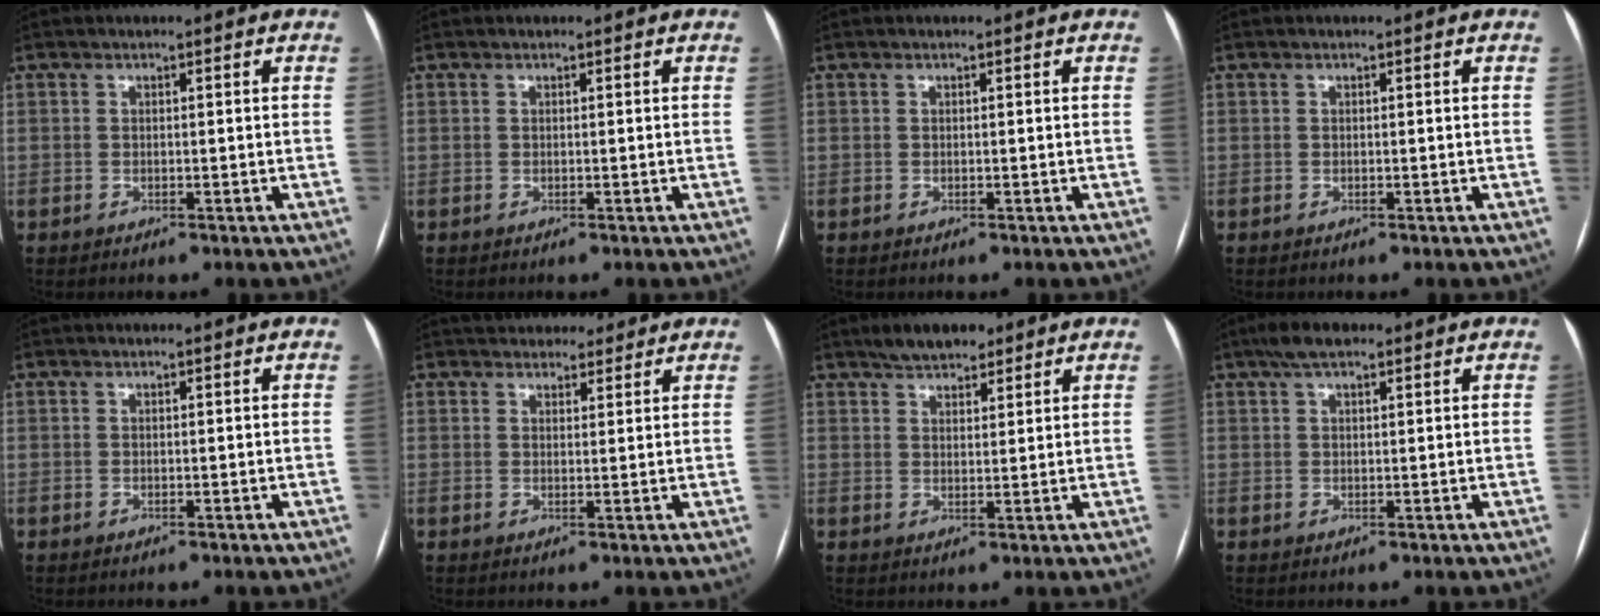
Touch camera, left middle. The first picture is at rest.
{"total": 0.0}
{"total": 0.0}
{"total": 0.0}
{"total": 0.0}
{"total": 7.6, "force": [6.8, 3.0, 1.7], "torque": [-0.004, 0.015, 0.089]}
{"total": 5.5, "force": [4.2, 2.3, 2.7], "torque": [-0.045, 0.014, 0.071]}
{"total": 4.1, "force": [2.8, 1.4, 2.7], "torque": [-0.056, 0.020, 0.048]}